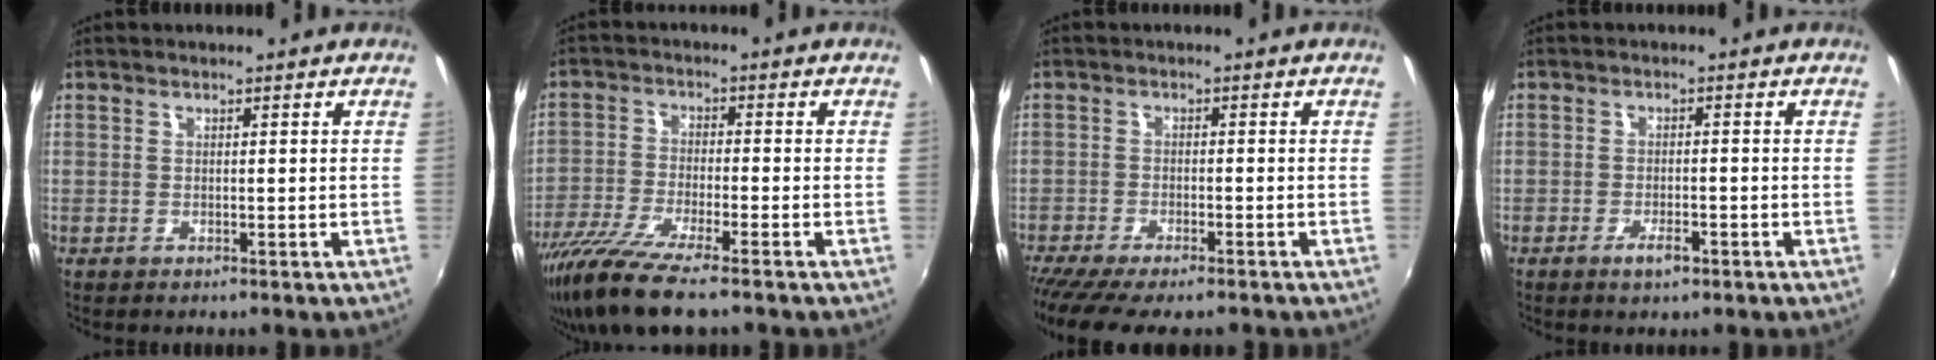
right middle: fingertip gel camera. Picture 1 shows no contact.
{"total": 11.6, "force": [-8.7, 1.5, 7.5], "torque": [-0.168, -0.039, -0.165]}
{"total": 11.1, "force": [-9.3, 1.9, 5.8], "torque": [-0.133, -0.042, -0.154]}
{"total": 3.0, "force": [-1.9, 1.0, 2.0], "torque": [-0.045, -0.003, -0.034]}